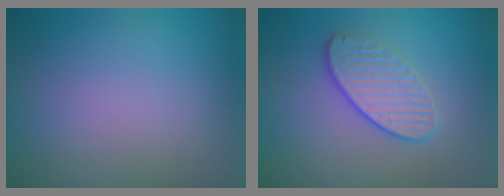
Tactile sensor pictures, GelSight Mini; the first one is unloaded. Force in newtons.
{"total": 3.4, "press": 3.1, "slide": 1.4}